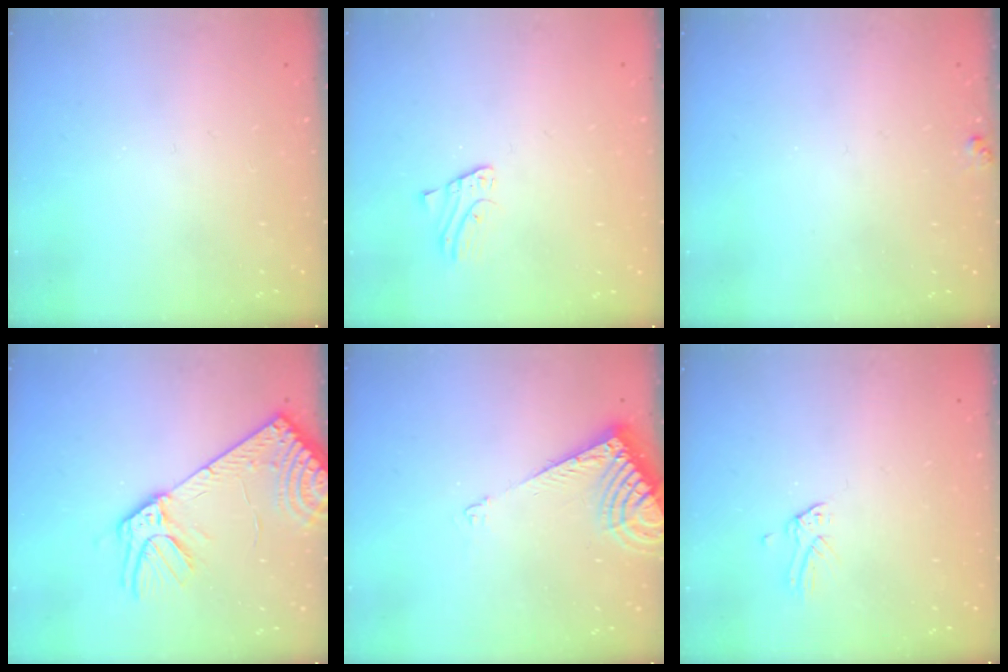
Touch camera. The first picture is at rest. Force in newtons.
{"total": 1.6, "press": 1.6, "slide": 0.1}
{"total": 3.4, "press": 3.4, "slide": 0.4}
{"total": 16.2, "press": 15.8, "slide": 3.4}
{"total": 8.4, "press": 8.4, "slide": 1.0}
{"total": 0.0}